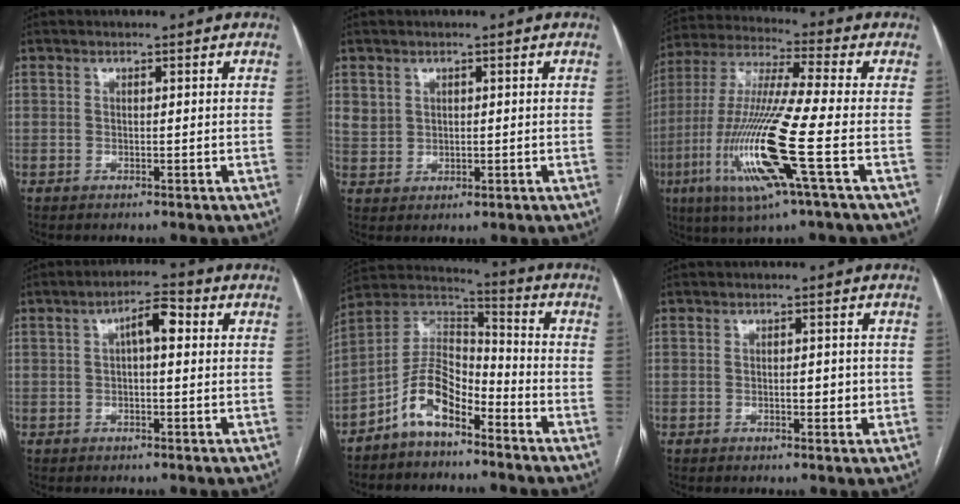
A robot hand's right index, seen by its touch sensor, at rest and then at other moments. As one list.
[{"total": 3.0, "force": [1.5, 2.5, 0.6], "torque": [-0.008, -0.001, 0.034]}, {"total": 17.3, "force": [-5.5, -0.2, 16.4], "torque": [-0.348, -0.019, -0.111]}, {"total": 4.9, "force": [1.0, 1.5, 4.5], "torque": [-0.076, 0.022, 0.014]}, {"total": 9.9, "force": [-6.0, 4.3, 6.7], "torque": [-0.138, 0.029, -0.117]}, {"total": 2.1, "force": [-0.1, 1.0, 1.8], "torque": [-0.024, 0.000, 0.001]}]